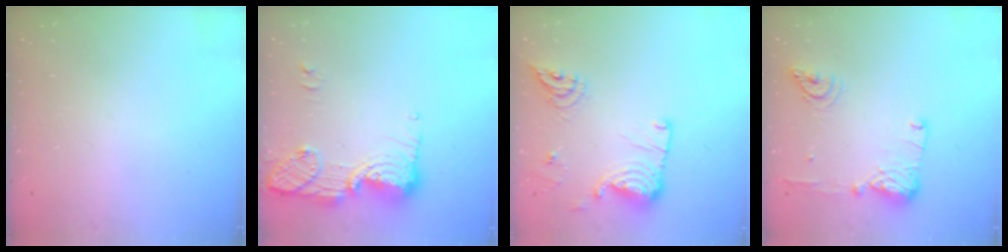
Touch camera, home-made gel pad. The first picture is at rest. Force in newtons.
{"total": 14.5, "press": 14.3, "slide": 2.9}
{"total": 14.5, "press": 14.5, "slide": 0.4}
{"total": 12.7, "press": 12.4, "slide": 2.7}